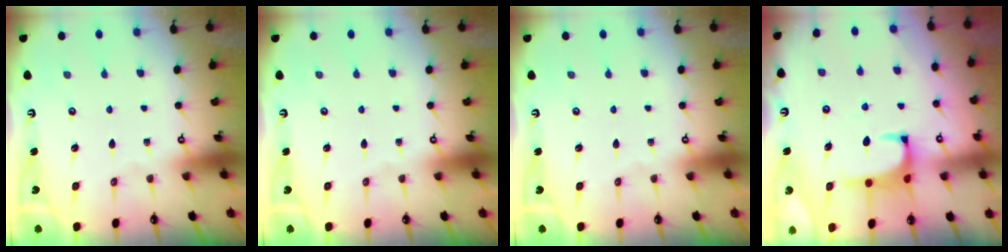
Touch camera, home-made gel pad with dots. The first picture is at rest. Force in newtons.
{"total": 0.0}
{"total": 0.0}
{"total": 1.6, "press": 1.5, "slide": 0.5}